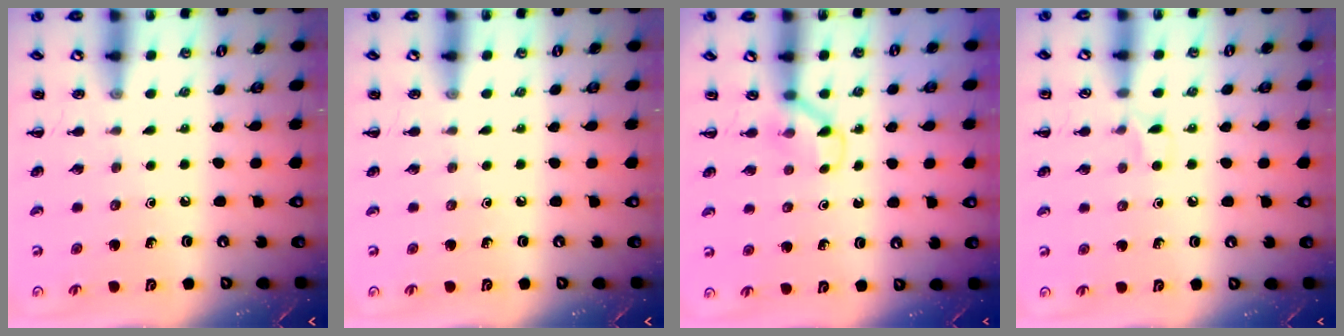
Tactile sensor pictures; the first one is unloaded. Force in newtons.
{"total": 0.0}
{"total": 3.7, "press": 3.5, "slide": 1.2}
{"total": 3.6, "press": 3.4, "slide": 1.2}